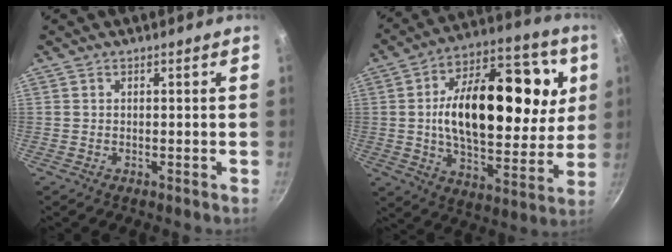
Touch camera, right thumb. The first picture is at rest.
{"total": 27.6, "force": [5.2, 15.4, 22.3], "torque": [-0.328, 0.003, 0.068]}